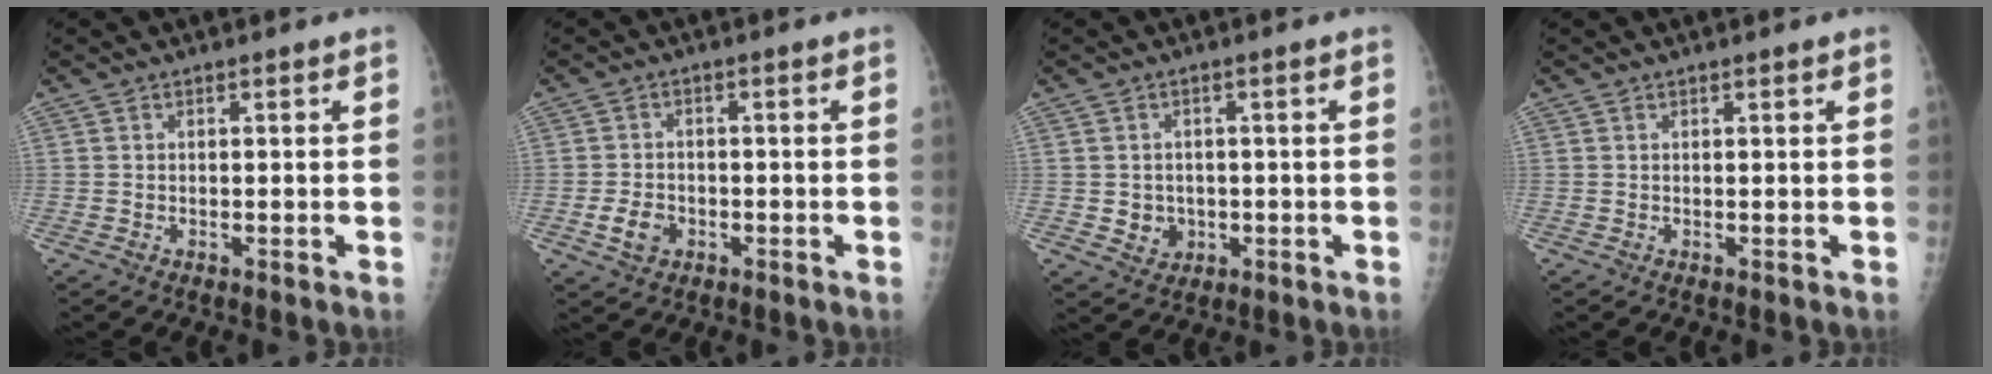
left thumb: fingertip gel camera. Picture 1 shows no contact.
{"total": 4.0, "force": [-1.5, 3.0, 2.2], "torque": [-0.034, 0.006, -0.024]}
{"total": 3.6, "force": [-0.5, 3.3, 1.4], "torque": [-0.005, 0.002, 0.002]}
{"total": 0.5, "force": [0.4, 0.1, 0.4], "torque": [-0.004, 0.000, 0.005]}